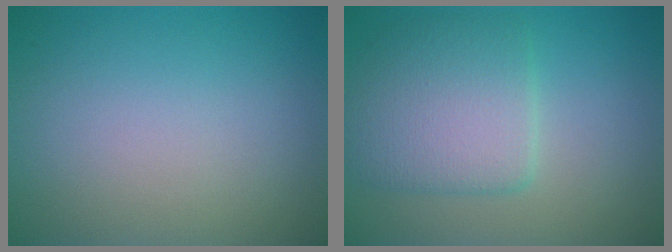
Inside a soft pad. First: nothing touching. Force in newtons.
{"total": 5.2, "press": 5.2, "slide": 0.5}